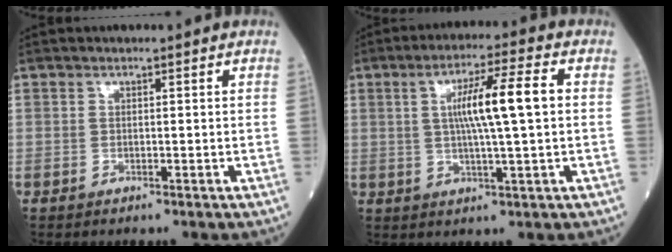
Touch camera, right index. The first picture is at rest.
{"total": 9.2, "force": [1.2, 0.1, 9.2], "torque": [-0.160, 0.009, 0.020]}